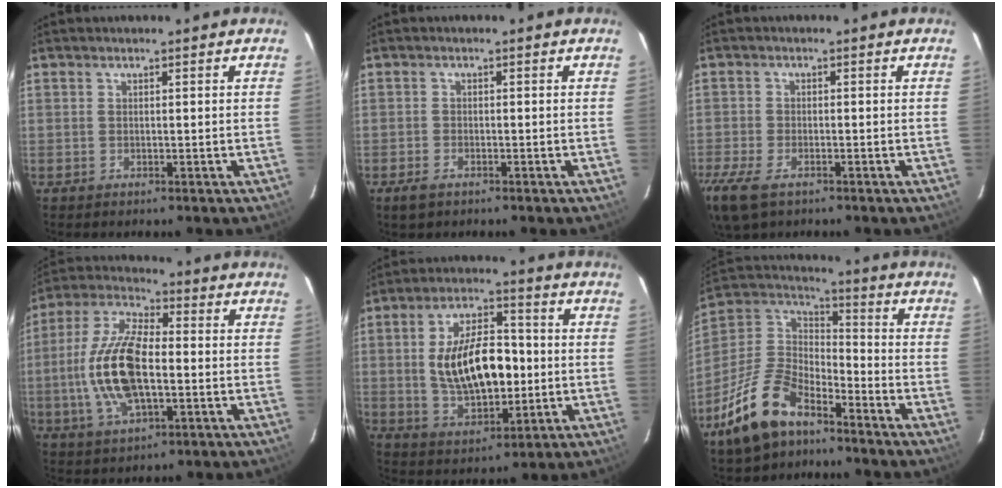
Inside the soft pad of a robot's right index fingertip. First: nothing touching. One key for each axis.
{"total": 2.7, "fx": -1.9, "fy": 1.4, "fz": 1.4, "tx": -0.033, "ty": -0.005, "tz": -0.035}
{"total": 9.5, "fx": -5.9, "fy": 4.5, "fz": 5.9, "tx": -0.151, "ty": -0.032, "tz": -0.113}
{"total": 16.0, "fx": -2.1, "fy": 7.1, "fz": 14.2, "tx": -0.298, "ty": 0.005, "tz": -0.040}
{"total": 15.7, "fx": -0.3, "fy": 7.9, "fz": 13.6, "tx": -0.251, "ty": 0.009, "tz": 0.010}
{"total": 17.6, "fx": -11.4, "fy": 8.5, "fz": 10.4, "tx": -0.231, "ty": 0.000, "tz": -0.213}